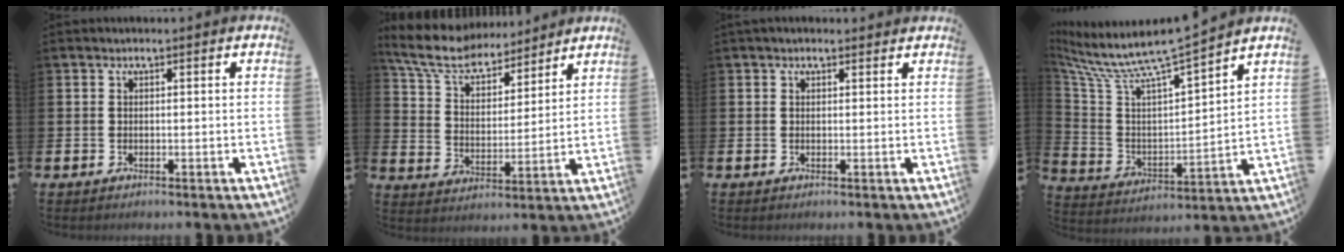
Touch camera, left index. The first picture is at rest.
{"total": 8.4, "force": [7.7, 2.4, 2.4], "torque": [-0.081, -0.047, 0.137]}
{"total": 0.8, "force": [0.6, 0.4, 0.3], "torque": [0.008, 0.000, 0.007]}
{"total": 8.9, "force": [8.0, 0.5, 3.9], "torque": [-0.113, -0.059, 0.128]}